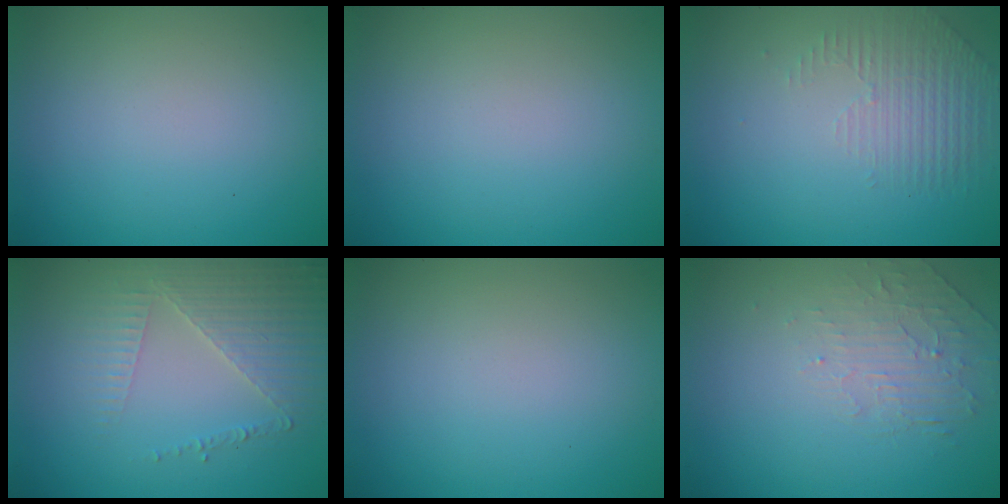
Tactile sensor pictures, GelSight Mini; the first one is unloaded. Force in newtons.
{"total": 0.0}
{"total": 1.5, "press": 0.9, "slide": 1.2}
{"total": 3.6, "press": 3.2, "slide": 1.7}
{"total": 0.0}
{"total": 2.0, "press": 0.9, "slide": 1.8}